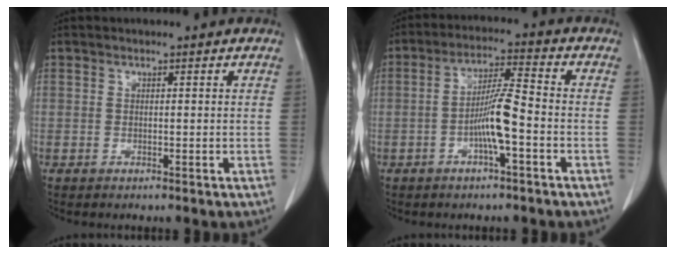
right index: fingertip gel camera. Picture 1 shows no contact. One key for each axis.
{"total": 7.6, "fx": -2.4, "fy": 0.9, "fz": 7.1, "tx": -0.144, "ty": 0.012, "tz": -0.043}